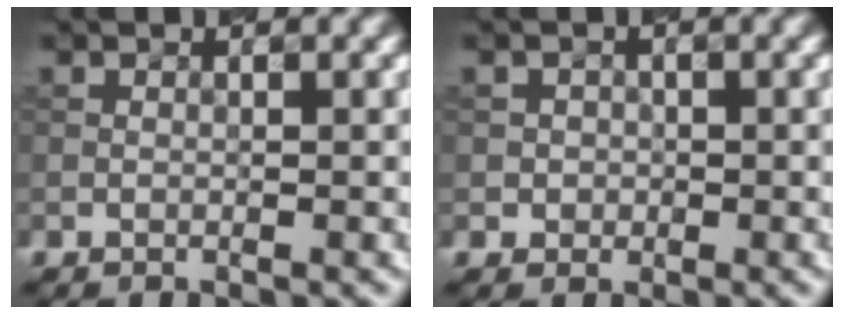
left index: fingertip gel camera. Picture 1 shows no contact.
{"total": 1.3, "force": [0.0, 1.3, 0.1], "torque": [0.017, -0.001, -0.007]}